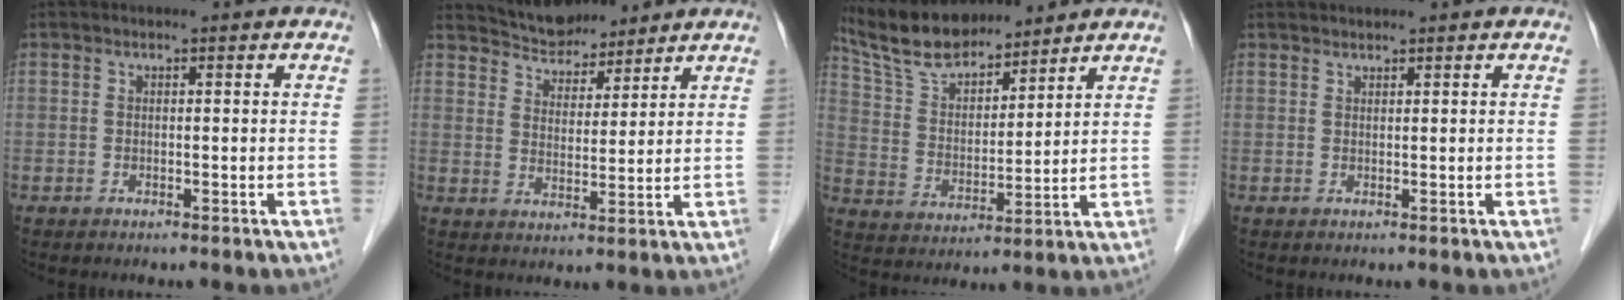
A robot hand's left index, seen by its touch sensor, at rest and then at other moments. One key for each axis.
{"total": 6.7, "fx": 6.3, "fy": 2.1, "fz": 0.8, "tx": -0.018, "ty": 0.016, "tz": 0.115}
{"total": 11.4, "fx": 10.5, "fy": 2.7, "fz": 3.4, "tx": -0.077, "ty": 0.021, "tz": 0.202}
{"total": 0.6, "fx": 0.6, "fy": 0.0, "fz": -0.1, "tx": -0.003, "ty": 0.006, "tz": 0.011}